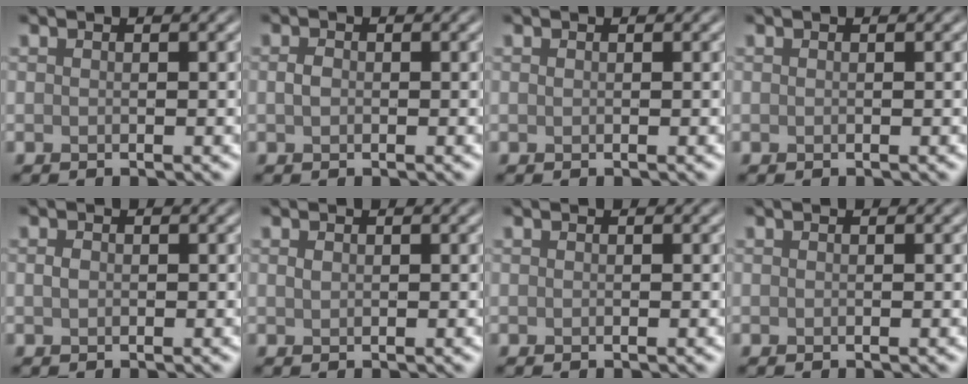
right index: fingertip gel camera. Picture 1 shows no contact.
{"total": 1.0, "force": [-0.1, 0.8, 0.7], "torque": [-0.016, -0.001, -0.003]}
{"total": 0.0}
{"total": 0.0}
{"total": 0.7, "force": [0.0, 0.5, 0.5], "torque": [-0.012, -0.001, 0.000]}
{"total": 0.5, "force": [0.2, 0.3, 0.3], "torque": [-0.009, 0.001, 0.005]}
{"total": 0.0}
{"total": 0.0}